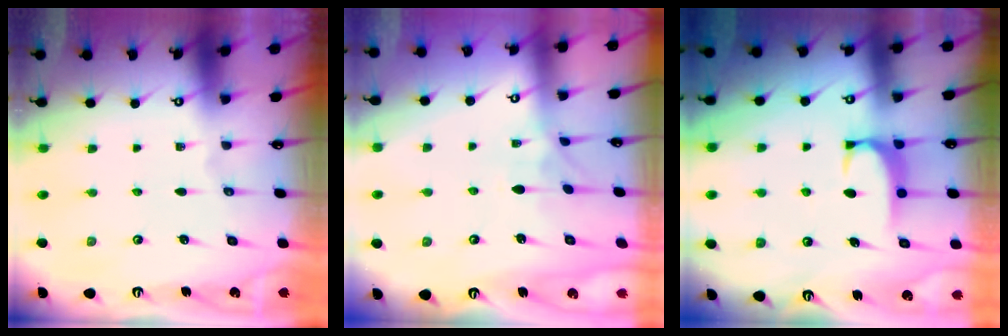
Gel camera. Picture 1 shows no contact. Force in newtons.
{"total": 2.8, "press": 2.6, "slide": 0.9}
{"total": 1.7, "press": 1.6, "slide": 0.6}